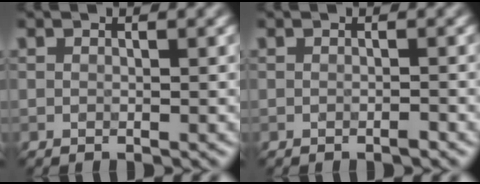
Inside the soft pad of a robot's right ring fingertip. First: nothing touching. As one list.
[{"total": 1.1, "force": [-1.0, -0.3, 0.0], "torque": [-0.009, -0.006, -0.007]}]